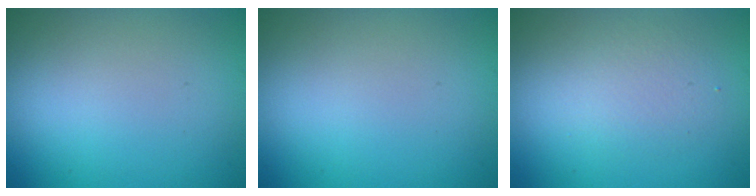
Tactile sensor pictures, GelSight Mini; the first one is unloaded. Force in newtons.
{"total": 0.0}
{"total": 2.4, "press": 2.4, "slide": 0.1}